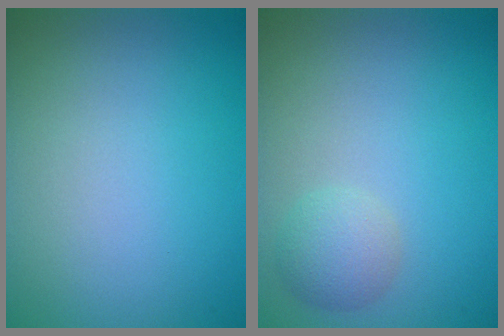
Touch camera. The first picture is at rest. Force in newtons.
{"total": 2.1, "press": 2.1, "slide": 0.1}